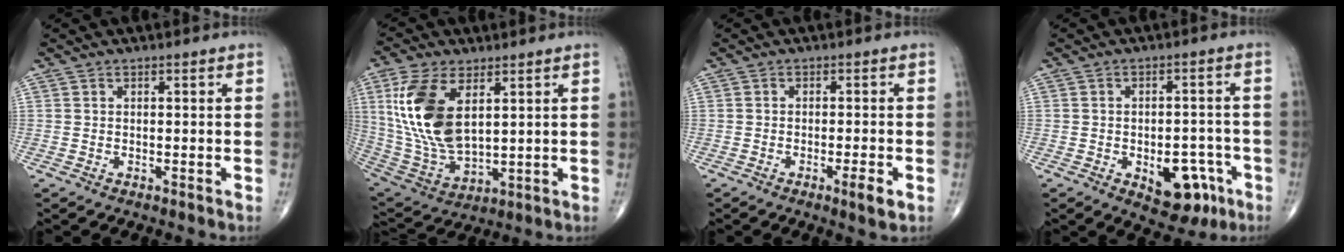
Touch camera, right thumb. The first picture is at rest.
{"total": 17.0, "force": [5.0, 8.8, 13.6], "torque": [-0.279, -0.022, 0.108]}
{"total": 3.4, "force": [-1.5, 0.5, 3.0], "torque": [-0.048, -0.004, -0.025]}
{"total": 10.2, "force": [-4.2, 5.8, 7.2], "torque": [-0.063, 0.027, -0.045]}